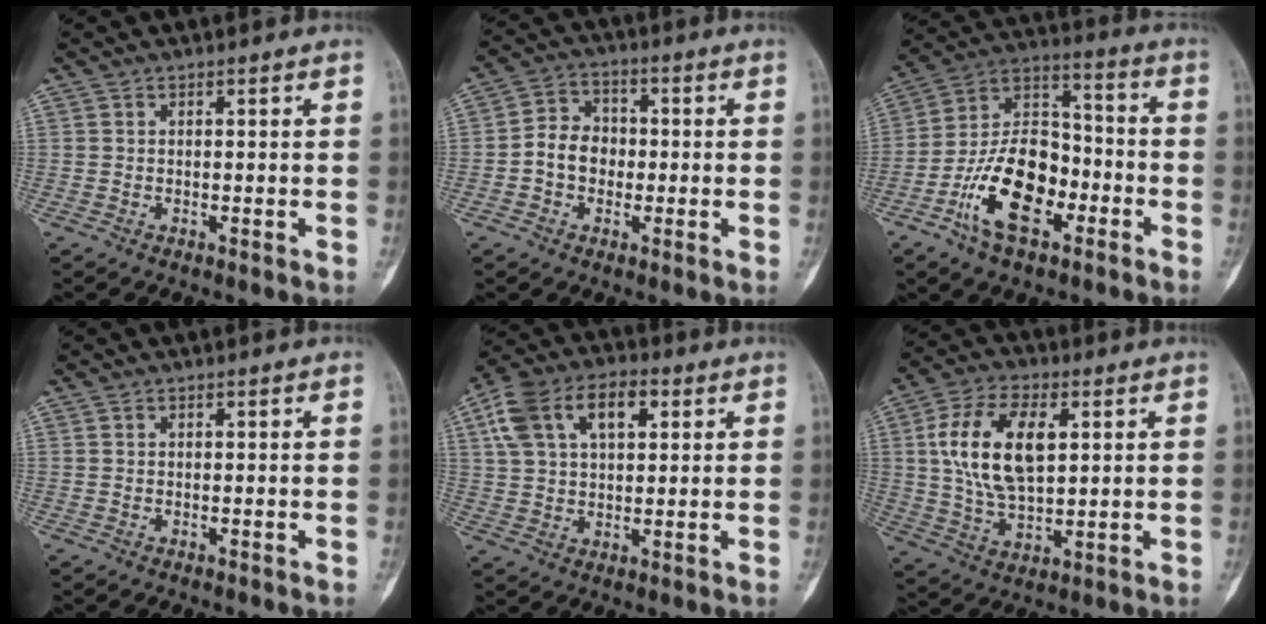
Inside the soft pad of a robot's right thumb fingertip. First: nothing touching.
{"total": 7.1, "force": [-1.0, 5.8, 3.8], "torque": [-0.039, 0.024, -0.030]}
{"total": 17.1, "force": [-7.1, 9.5, 12.3], "torque": [-0.196, 0.056, -0.131]}
{"total": 0.0}
{"total": 14.7, "force": [5.4, 8.8, 10.5], "torque": [-0.182, 0.017, 0.095]}
{"total": 15.2, "force": [3.5, 8.2, 12.3], "torque": [-0.223, -0.001, 0.068]}